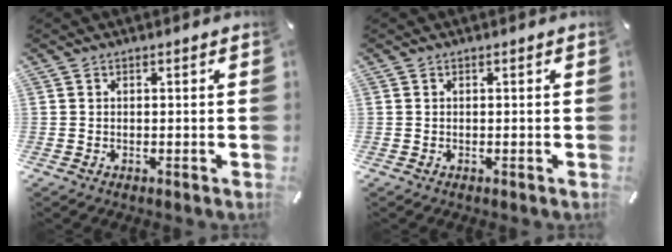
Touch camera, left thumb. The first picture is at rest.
{"total": 0.0}